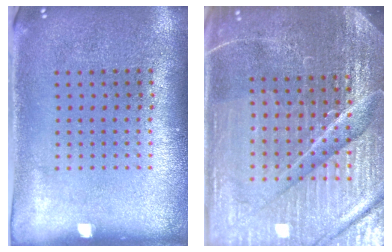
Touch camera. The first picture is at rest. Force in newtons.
{"total": 6.1, "press": 5.5, "slide": 2.7}